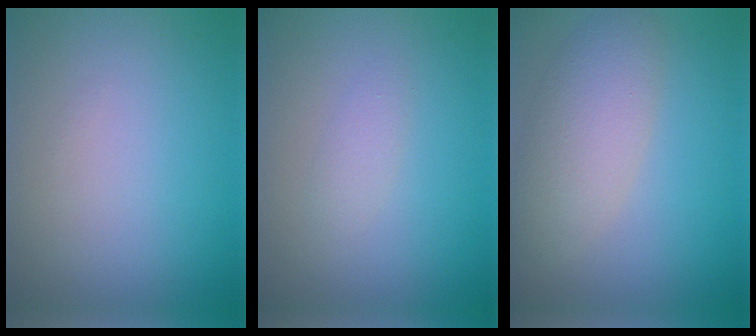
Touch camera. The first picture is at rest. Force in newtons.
{"total": 1.1, "press": 1.1, "slide": 0.0}
{"total": 4.6, "press": 4.6, "slide": 0.2}